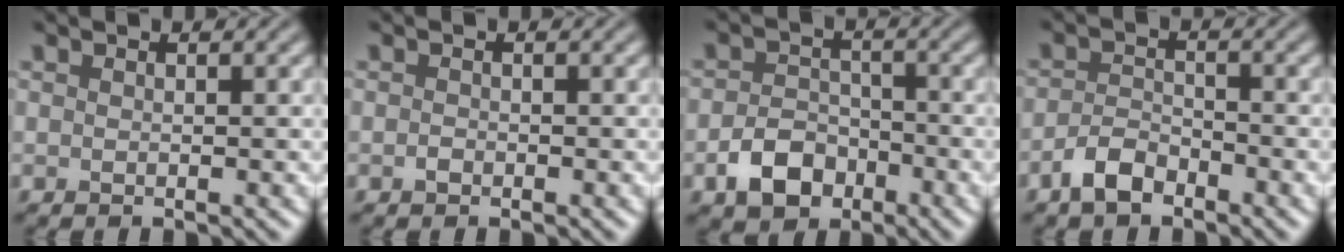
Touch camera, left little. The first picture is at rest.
{"total": 0.7, "force": [-0.5, 0.4, 0.3], "torque": [-0.004, -0.002, -0.012]}
{"total": 4.2, "force": [-2.3, 2.9, 2.0], "torque": [-0.033, 0.000, -0.045]}
{"total": 2.9, "force": [-2.2, 1.2, 1.4], "torque": [-0.027, 0.006, -0.049]}